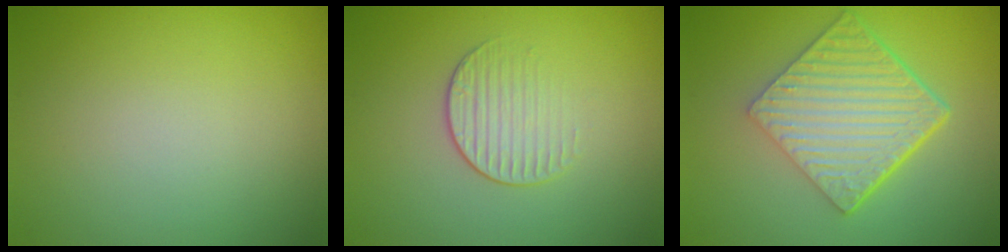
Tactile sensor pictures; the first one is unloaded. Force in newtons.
{"total": 1.7, "press": 1.1, "slide": 1.3}
{"total": 7.1, "press": 4.7, "slide": 5.3}